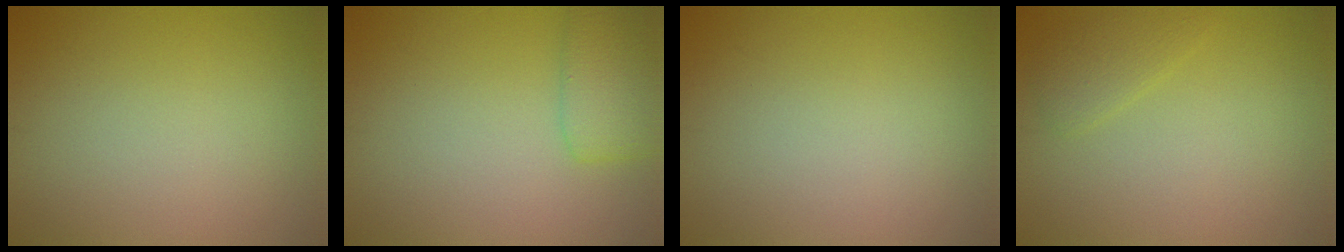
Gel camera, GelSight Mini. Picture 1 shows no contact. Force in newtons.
{"total": 2.9, "press": 2.9, "slide": 0.1}
{"total": 0.0}
{"total": 1.4, "press": 1.4, "slide": 0.1}